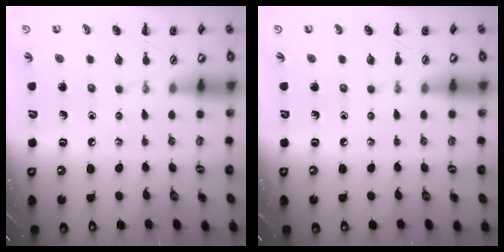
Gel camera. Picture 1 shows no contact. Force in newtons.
{"total": 0.0}